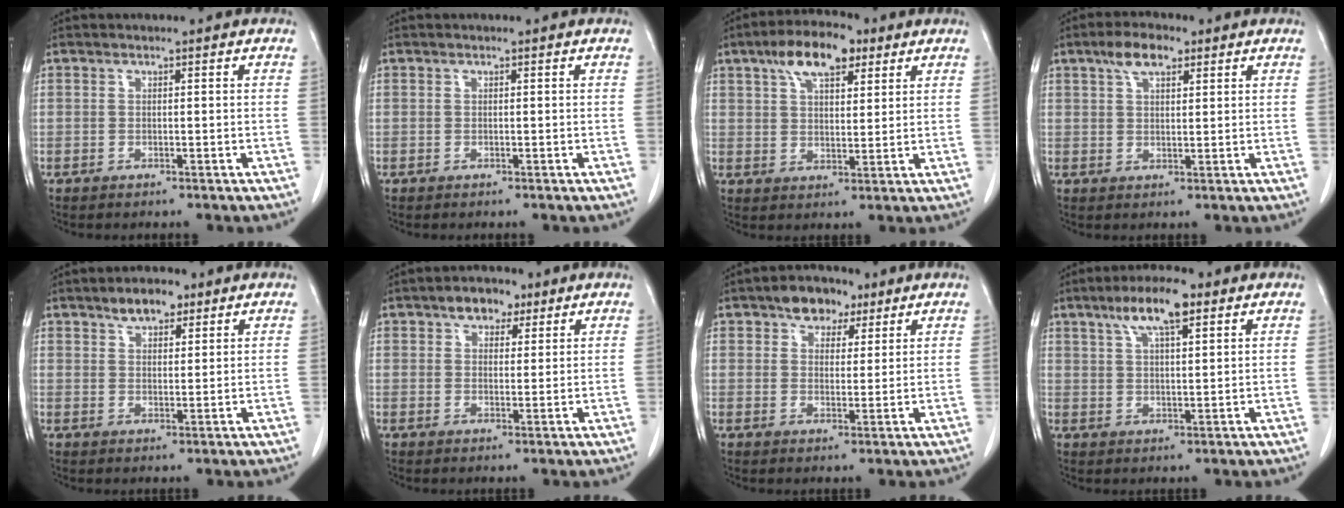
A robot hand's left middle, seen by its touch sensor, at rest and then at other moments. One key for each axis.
{"total": 0.0}
{"total": 9.1, "fx": 5.3, "fy": 3.7, "fz": 6.4, "tx": -0.117, "ty": 0.020, "tz": 0.091}
{"total": 5.0, "fx": 3.0, "fy": 2.0, "fz": 3.5, "tx": -0.071, "ty": 0.013, "tz": 0.056}
{"total": 4.6, "fx": 3.1, "fy": 2.1, "fz": 2.6, "tx": -0.045, "ty": 0.008, "tz": 0.054}
{"total": 4.5, "fx": 2.7, "fy": 2.8, "fz": 2.3, "tx": -0.035, "ty": 0.014, "tz": 0.044}
{"total": 6.0, "fx": 3.7, "fy": 3.8, "fz": 2.8, "tx": -0.039, "ty": 0.015, "tz": 0.060}
{"total": 7.8, "fx": 4.6, "fy": 1.7, "fz": 6.0, "tx": -0.117, "ty": 0.013, "tz": 0.080}